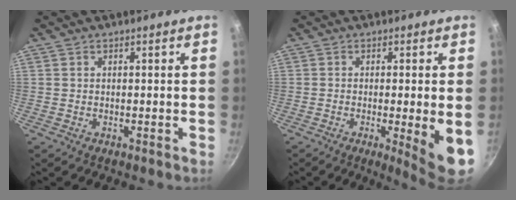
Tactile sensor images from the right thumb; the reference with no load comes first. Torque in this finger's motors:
{"motor_torque": [0.13, 0.63, 0.03, -0.06, 0.22]}